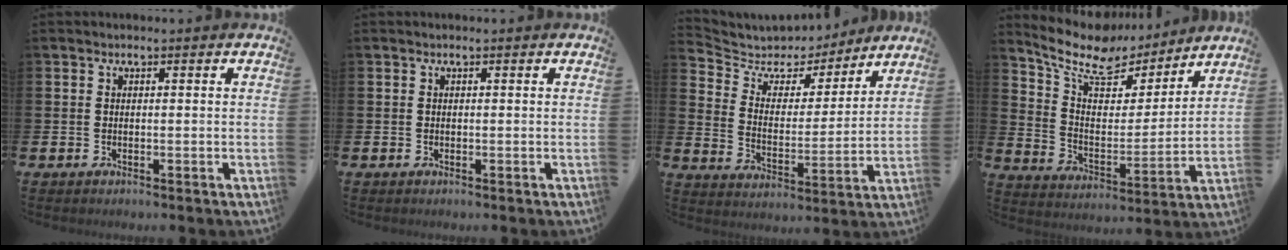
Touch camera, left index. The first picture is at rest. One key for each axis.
{"total": 0.0}
{"total": 6.8, "fx": 6.0, "fy": 3.1, "fz": 0.9, "tx": -0.058, "ty": -0.045, "tz": 0.103}
{"total": 10.2, "fx": 8.8, "fy": 4.1, "fz": 3.2, "tx": -0.097, "ty": -0.061, "tz": 0.152}